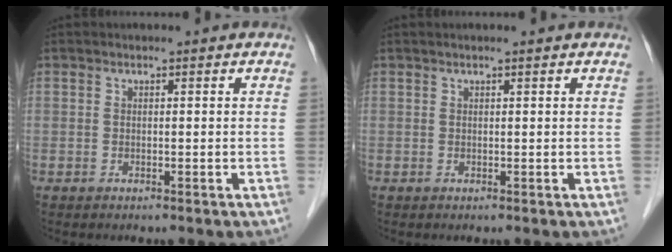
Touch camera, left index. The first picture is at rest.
{"total": 1.0, "force": [0.9, -0.1, 0.6], "torque": [-0.011, 0.012, 0.017]}